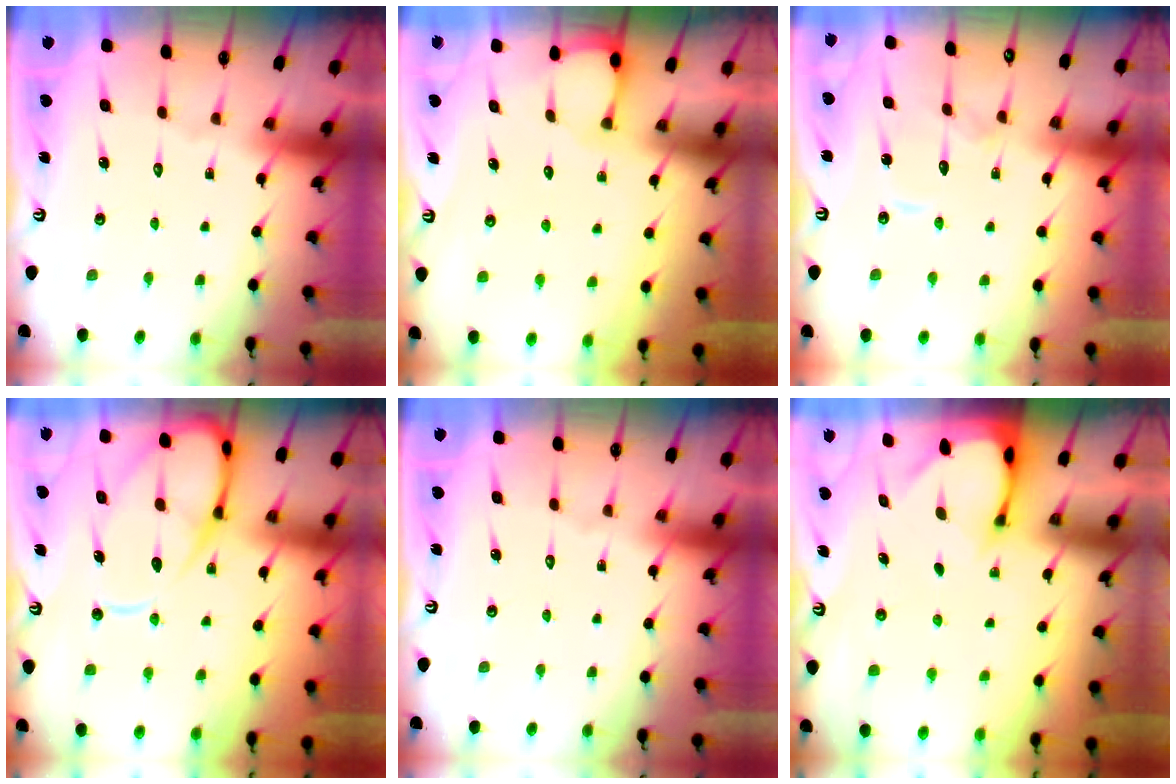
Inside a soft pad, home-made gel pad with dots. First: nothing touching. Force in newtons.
{"total": 1.0, "press": 0.9, "slide": 0.1}
{"total": 8.2, "press": 8.2, "slide": 0.5}
{"total": 12.8, "press": 12.7, "slide": 1.4}
{"total": 0.0}
{"total": 2.0, "press": 2.0, "slide": 0.1}